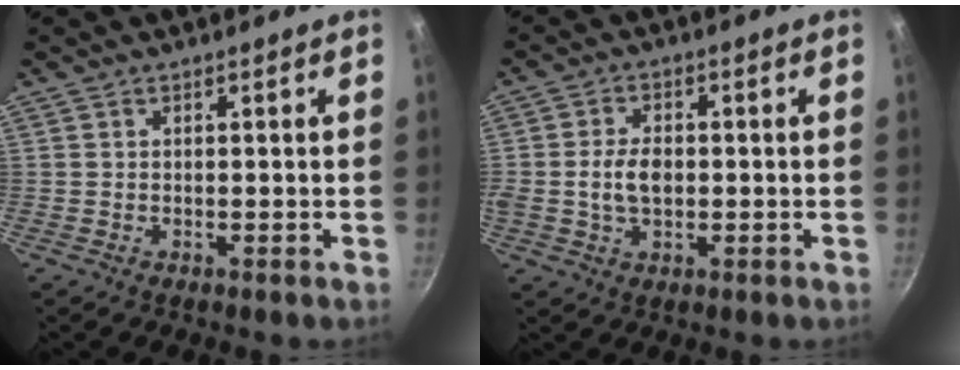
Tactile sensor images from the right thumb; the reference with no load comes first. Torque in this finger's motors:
{"motor_torque": [1.11, 1.01, 1.01, -0.16, 0.09]}